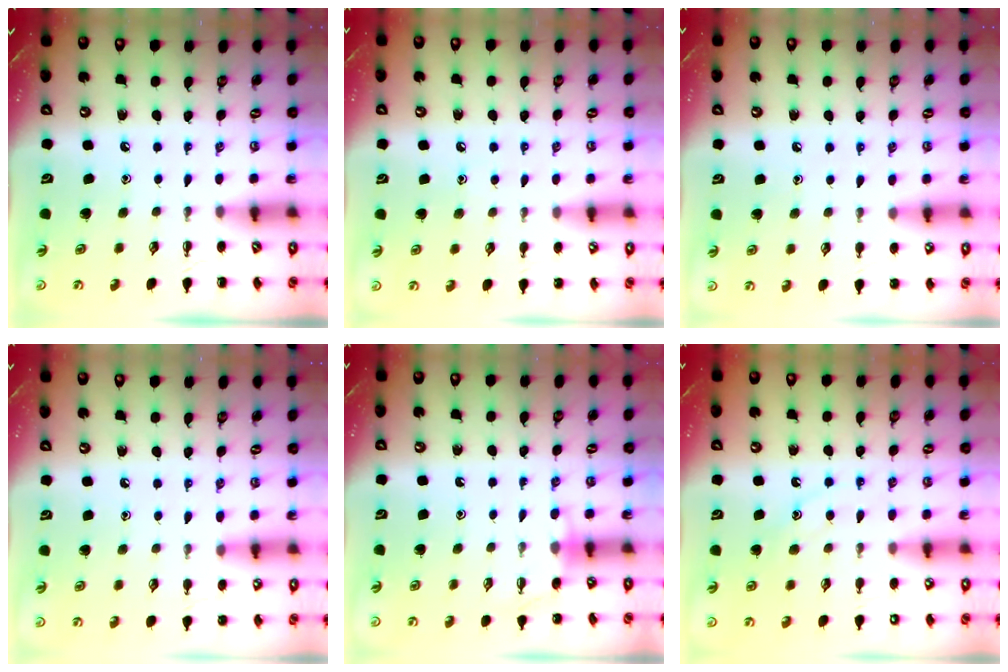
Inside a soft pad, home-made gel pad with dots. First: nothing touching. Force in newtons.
{"total": 5.5, "press": 5.4, "slide": 1.5}
{"total": 6.2, "press": 6.0, "slide": 1.8}
{"total": 6.5, "press": 6.2, "slide": 1.9}
{"total": 5.3, "press": 5.1, "slide": 1.4}
{"total": 11.8, "press": 11.7, "slide": 1.4}